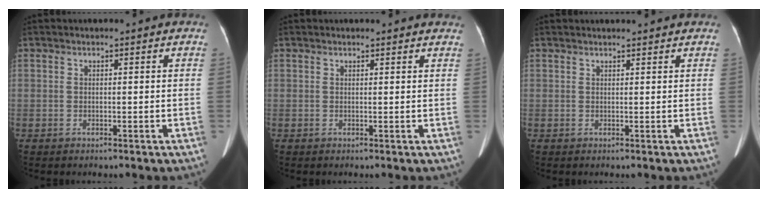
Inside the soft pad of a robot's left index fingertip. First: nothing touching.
{"total": 3.9, "force": [3.7, 0.6, 1.1], "torque": [-0.010, 0.001, 0.030]}
{"total": 3.6, "force": [3.4, 0.2, 1.1], "torque": [-0.012, 0.009, 0.039]}